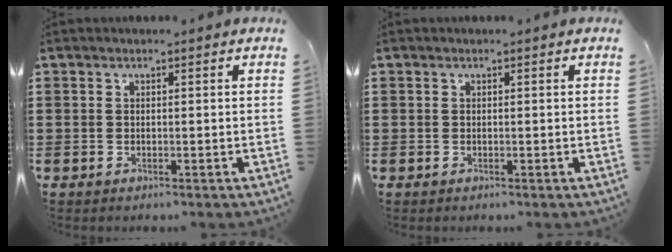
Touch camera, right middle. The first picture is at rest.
{"total": 0.0}